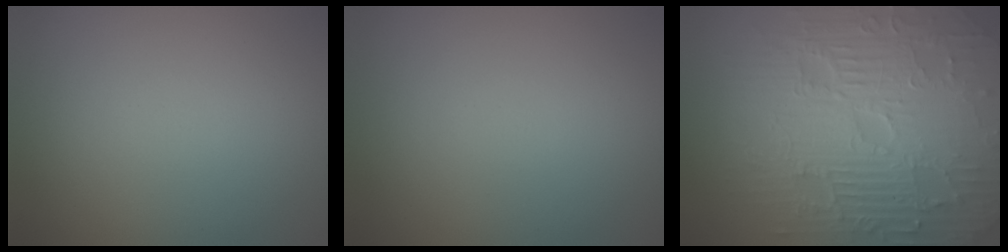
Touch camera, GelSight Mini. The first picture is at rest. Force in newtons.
{"total": 0.0}
{"total": 11.3, "press": 7.4, "slide": 8.6}